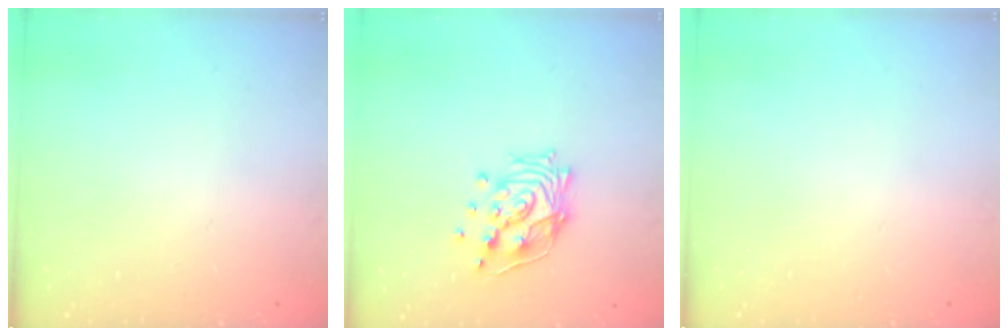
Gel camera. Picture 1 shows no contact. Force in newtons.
{"total": 14.4, "press": 14.3, "slide": 1.7}
{"total": 0.0}